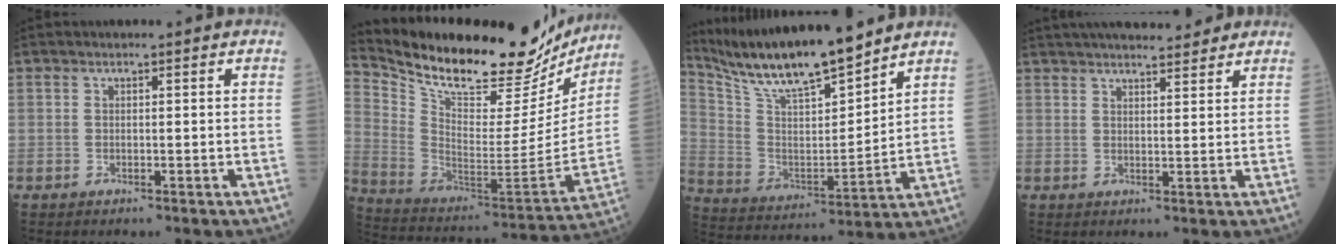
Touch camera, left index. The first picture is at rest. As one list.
[{"total": 29.6, "force": [25.2, 8.0, 13.3], "torque": [-0.236, -0.042, 0.366]}, {"total": 16.3, "force": [14.6, 1.3, 7.2], "torque": [-0.150, 0.002, 0.276]}, {"total": 13.2, "force": [11.5, 2.6, 5.8], "torque": [-0.079, 0.029, 0.161]}]